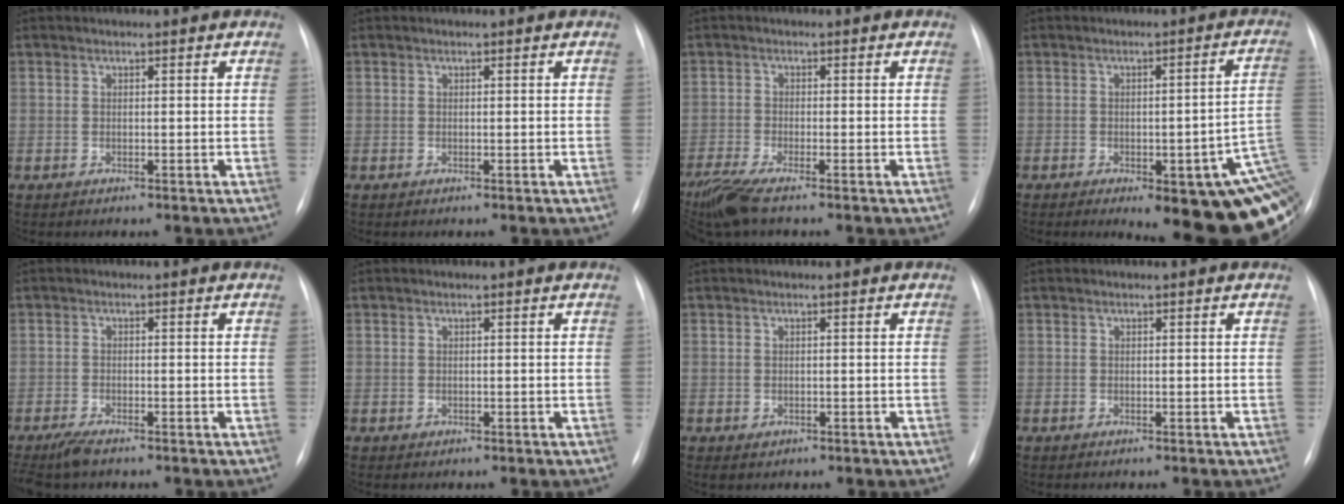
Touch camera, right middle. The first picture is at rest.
{"total": 0.0}
{"total": 5.7, "force": [-4.5, 0.2, 3.6], "torque": [-0.078, -0.018, -0.085]}
{"total": 21.8, "force": [-7.0, 6.2, 19.7], "torque": [-0.154, 0.016, -0.070]}
{"total": 3.4, "force": [-2.7, 0.7, 2.0], "torque": [-0.045, -0.011, -0.047]}
{"total": 0.0}
{"total": 0.8, "force": [-0.3, 0.7, 0.3], "torque": [-0.005, 0.001, 0.000]}
{"total": 0.0}